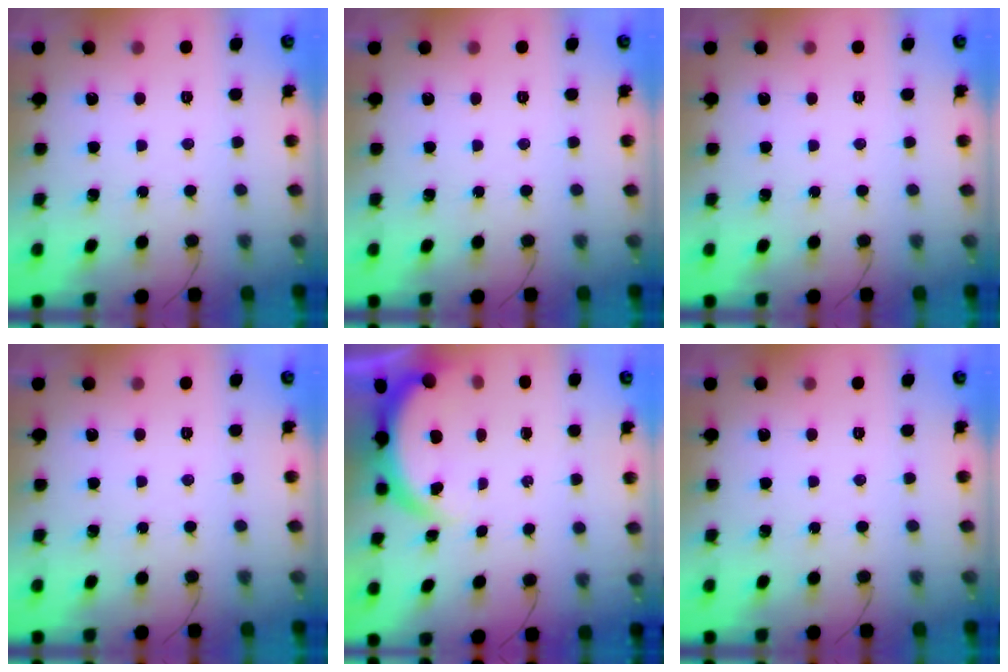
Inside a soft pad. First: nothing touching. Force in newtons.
{"total": 0.0}
{"total": 0.0}
{"total": 0.0}
{"total": 4.0, "press": 4.0, "slide": 0.2}
{"total": 0.0}